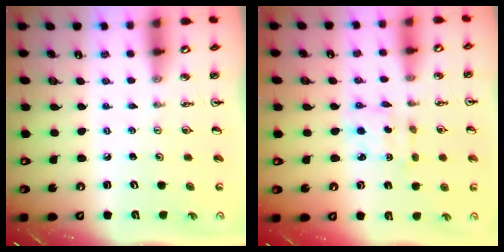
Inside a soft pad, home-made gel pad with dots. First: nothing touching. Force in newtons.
{"total": 2.3, "press": 2.2, "slide": 0.7}